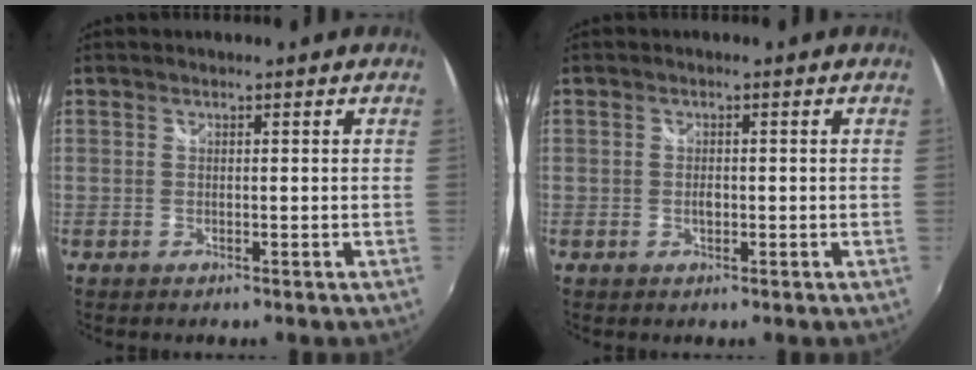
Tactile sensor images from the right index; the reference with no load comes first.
{"total": 1.3, "force": [-0.3, 0.8, 1.0], "torque": [-0.019, 0.000, -0.006]}